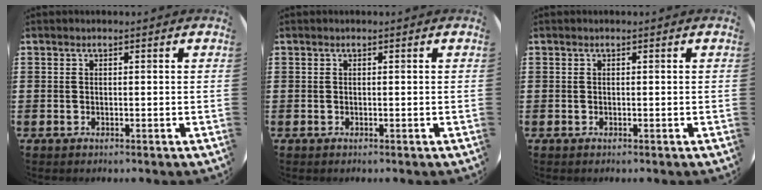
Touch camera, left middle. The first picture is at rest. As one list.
[{"total": 0.0}, {"total": 0.0}]